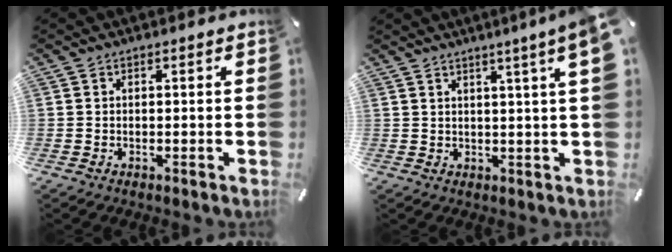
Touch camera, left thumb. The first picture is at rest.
{"total": 6.0, "force": [3.1, -0.5, 5.1], "torque": [-0.085, -0.014, 0.048]}